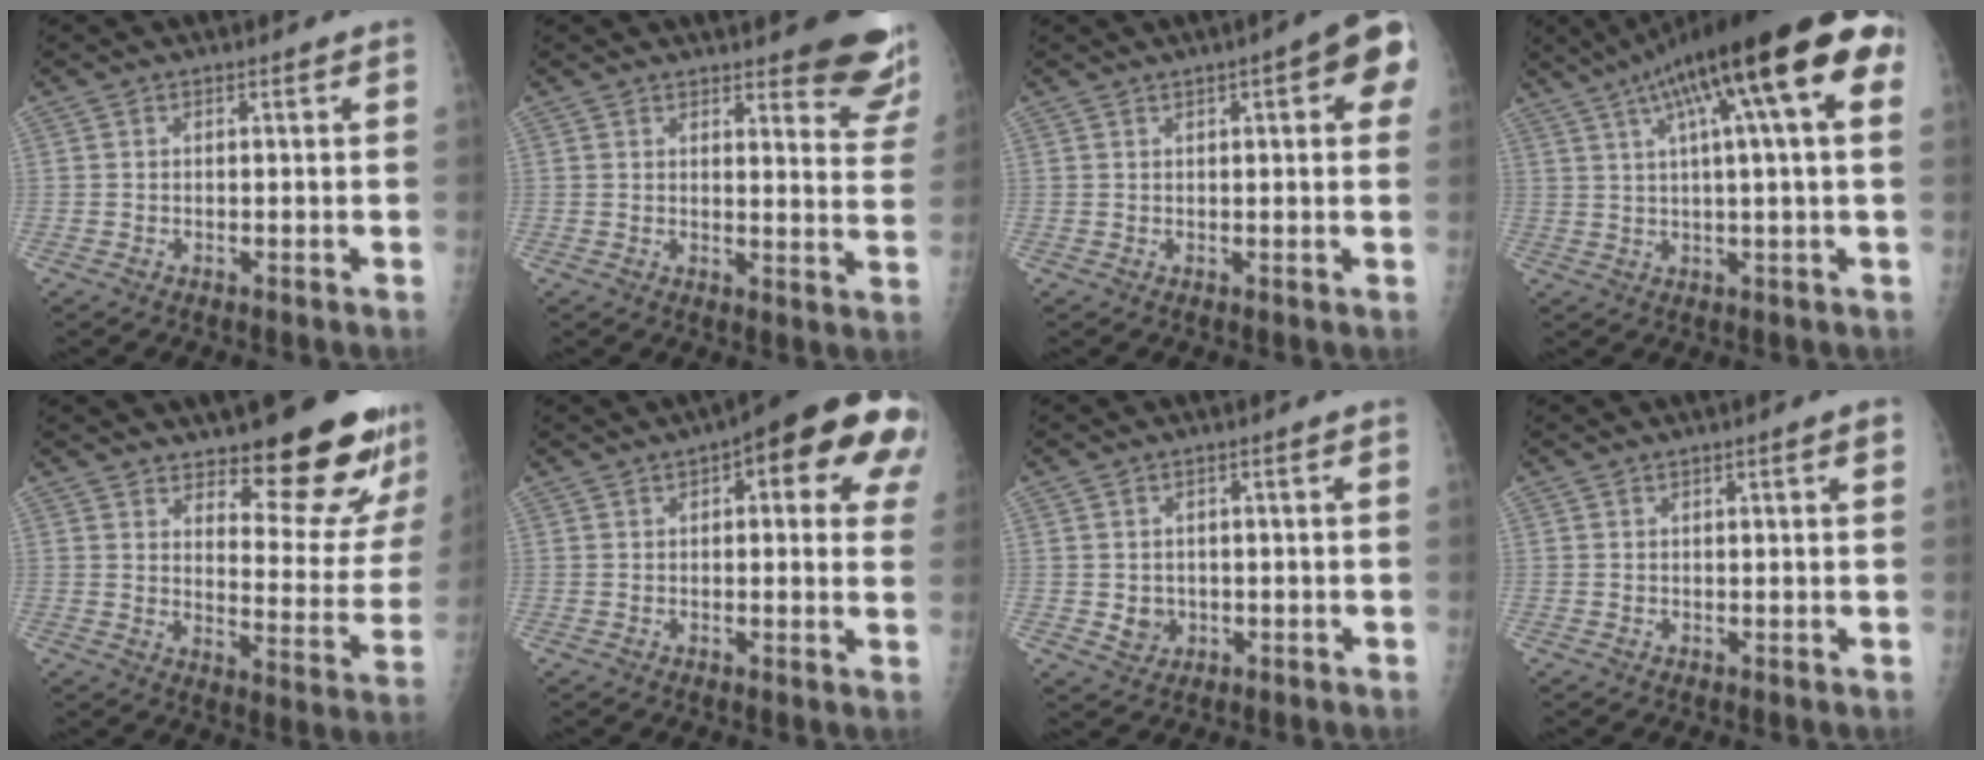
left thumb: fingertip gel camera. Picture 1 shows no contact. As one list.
[{"total": 12.4, "force": [10.2, 3.1, 6.3], "torque": [-0.034, -0.070, 0.103]}, {"total": 8.6, "force": [3.2, 2.5, 7.6], "torque": [-0.075, 0.007, 0.030]}, {"total": 21.9, "force": [8.5, 4.4, 19.7], "torque": [-0.310, 0.029, 0.122]}, {"total": 18.9, "force": [14.5, 5.3, 10.8], "torque": [-0.102, -0.108, 0.191]}, {"total": 17.0, "force": [7.0, 6.2, 14.2], "torque": [-0.147, 0.003, 0.075]}, {"total": 3.0, "force": [-0.3, 2.7, 1.3], "torque": [-0.008, 0.000, 0.004]}, {"total": 2.1, "force": [1.0, 0.3, 1.9], "torque": [-0.027, 0.000, 0.012]}]